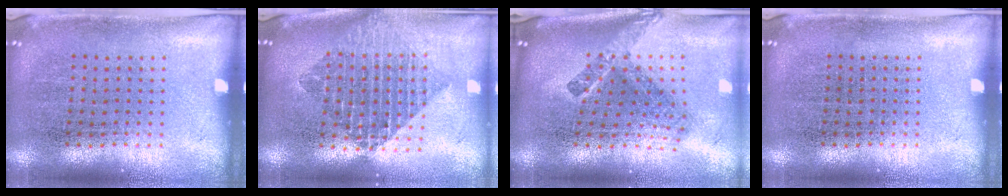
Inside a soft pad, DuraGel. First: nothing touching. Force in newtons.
{"total": 2.1, "press": 1.7, "slide": 1.3}
{"total": 2.5, "press": 1.6, "slide": 2.0}
{"total": 0.0}